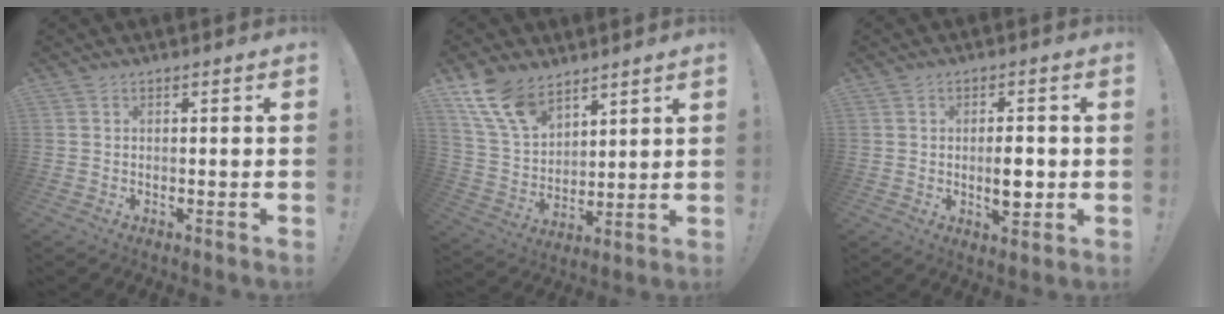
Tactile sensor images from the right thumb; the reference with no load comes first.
{"total": 13.1, "force": [9.8, 6.5, 5.6], "torque": [-0.128, -0.053, 0.193]}
{"total": 6.2, "force": [-0.8, 4.2, 4.4], "torque": [-0.056, 0.004, -0.016]}